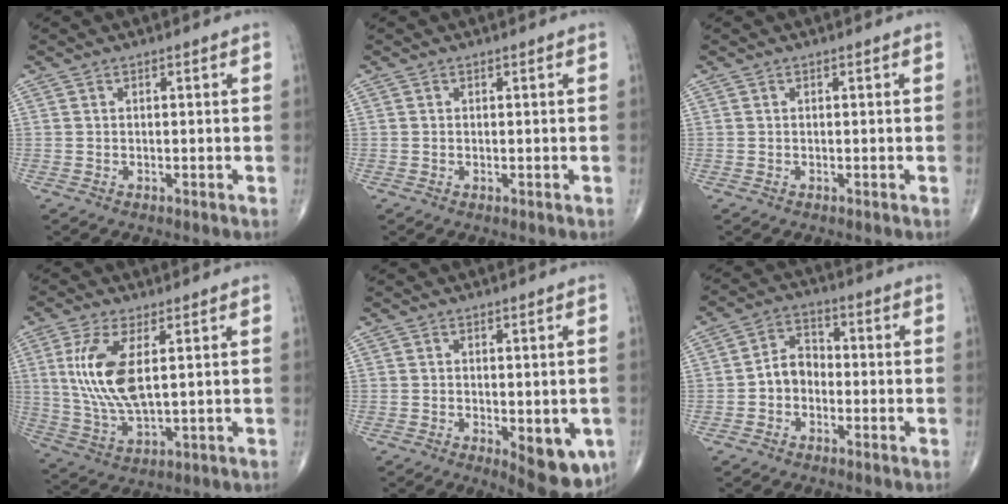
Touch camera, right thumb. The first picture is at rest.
{"total": 0.0}
{"total": 0.0}
{"total": 12.0, "force": [2.6, 4.6, 10.8], "torque": [-0.236, -0.015, 0.060]}
{"total": 9.3, "force": [-2.7, 4.0, 7.9], "torque": [-0.079, -0.012, -0.026]}
{"total": 5.6, "force": [-1.4, 4.4, 3.2], "torque": [-0.037, 0.026, -0.037]}